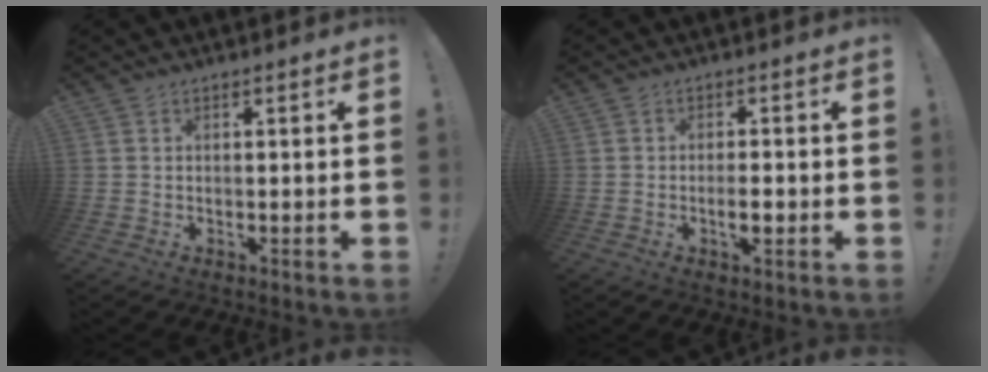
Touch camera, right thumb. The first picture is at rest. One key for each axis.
{"total": 3.6, "fx": -1.3, "fy": 0.9, "fz": 3.3, "tx": -0.044, "ty": 0.001, "tz": -0.024}